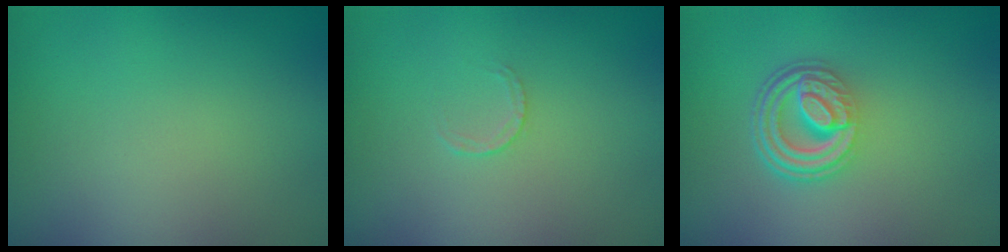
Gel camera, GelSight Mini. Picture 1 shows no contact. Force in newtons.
{"total": 0.6, "press": 0.4, "slide": 0.4}
{"total": 4.7, "press": 3.3, "slide": 3.3}